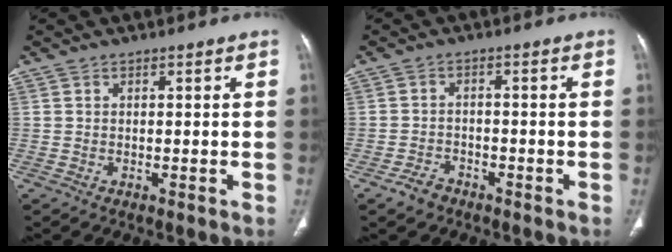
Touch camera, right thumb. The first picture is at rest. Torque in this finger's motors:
{"motor_torque": [0.18, 0.21, -0.13, 0.04, 0.03]}